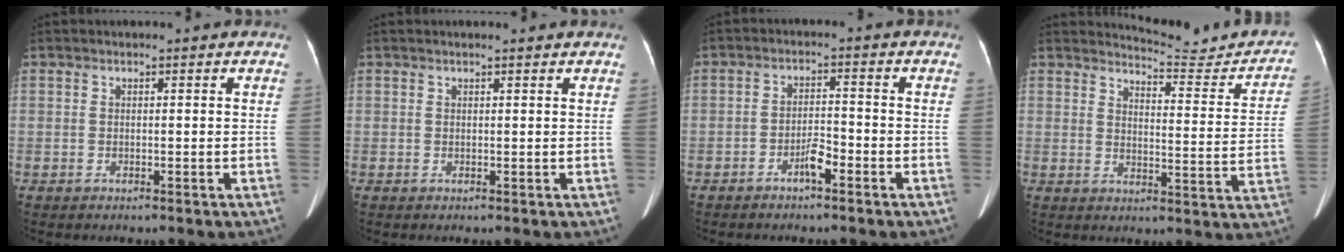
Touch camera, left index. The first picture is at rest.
{"total": 1.3, "force": [1.2, -0.1, 0.5], "torque": [-0.013, 0.010, 0.016]}
{"total": 3.3, "force": [-2.2, 0.8, 2.3], "torque": [-0.042, 0.005, -0.040]}
{"total": 11.6, "force": [11.5, 1.5, 1.3], "torque": [-0.002, -0.047, 0.130]}